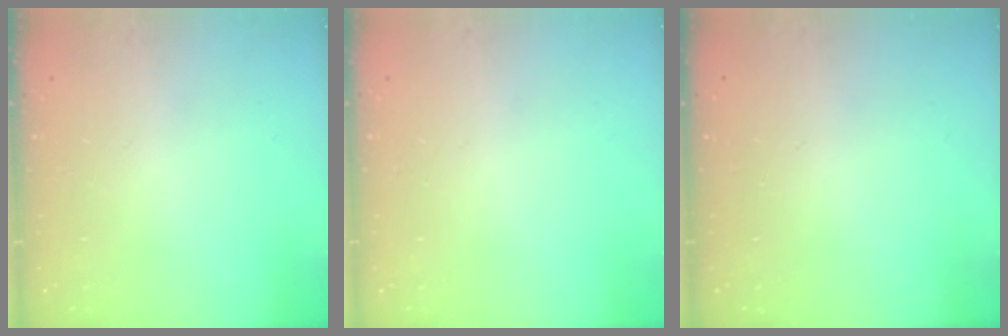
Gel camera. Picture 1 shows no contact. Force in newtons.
{"total": 0.0}
{"total": 0.0}